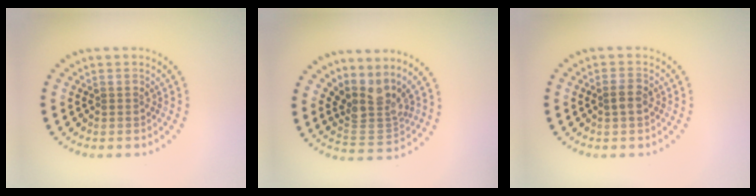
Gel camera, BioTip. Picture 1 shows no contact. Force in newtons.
{"total": 3.6, "press": 2.4, "slide": 2.7}
{"total": 1.5, "press": 1.5, "slide": 0.3}